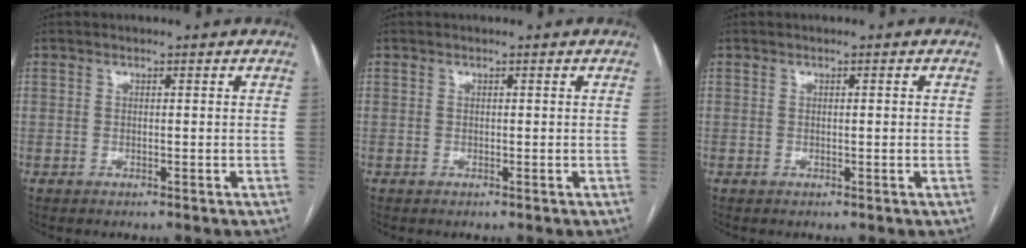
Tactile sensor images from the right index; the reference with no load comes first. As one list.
[{"total": 0.0}, {"total": 0.7, "force": [0.1, 0.1, 0.7], "torque": [-0.013, 0.000, 0.002]}]